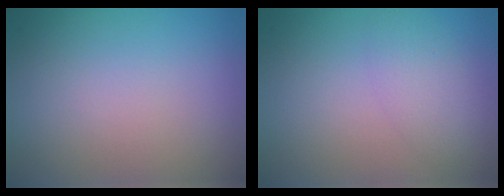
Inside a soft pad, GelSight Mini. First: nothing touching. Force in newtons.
{"total": 2.5, "press": 2.5, "slide": 0.1}